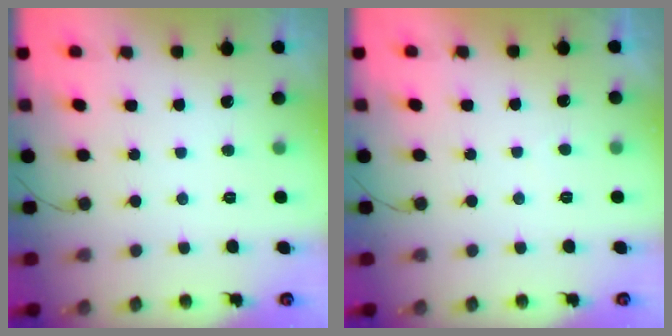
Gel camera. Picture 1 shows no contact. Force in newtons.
{"total": 0.6, "press": 0.3, "slide": 0.5}